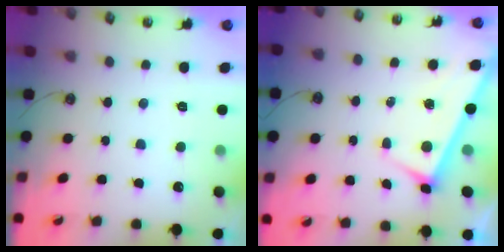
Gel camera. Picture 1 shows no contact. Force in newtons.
{"total": 3.3, "press": 3.3, "slide": 0.2}